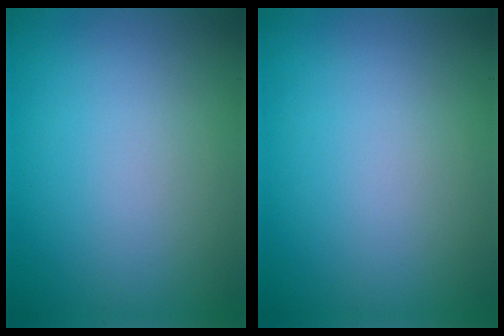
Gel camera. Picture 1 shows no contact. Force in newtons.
{"total": 0.0}